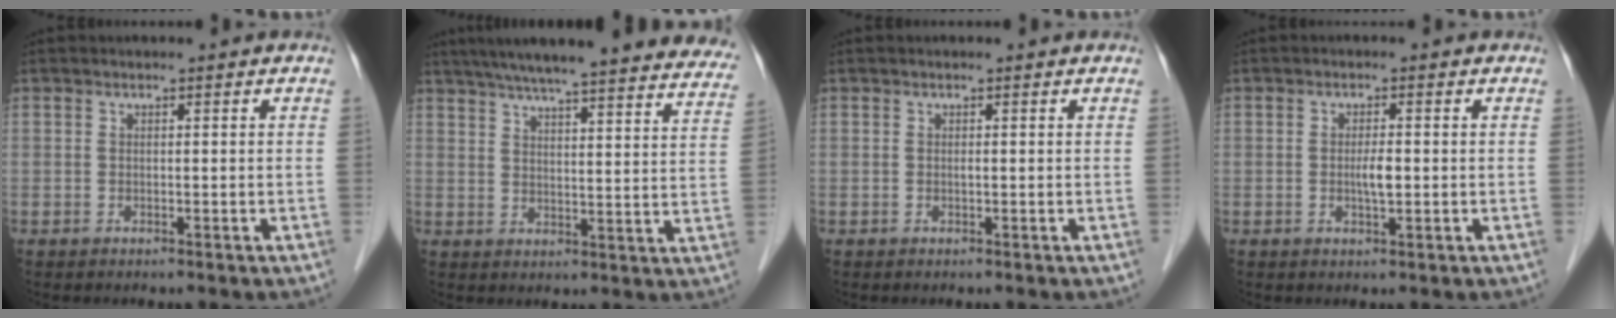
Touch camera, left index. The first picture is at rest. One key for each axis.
{"total": 31.3, "fx": 27.8, "fy": 3.4, "fz": 14.1, "tx": -0.202, "ty": -0.036, "tz": 0.334}
{"total": 0.0}
{"total": 2.3, "fx": -0.2, "fy": 0.5, "fz": 2.2, "tx": -0.042, "ty": 0.001, "tz": -0.003}